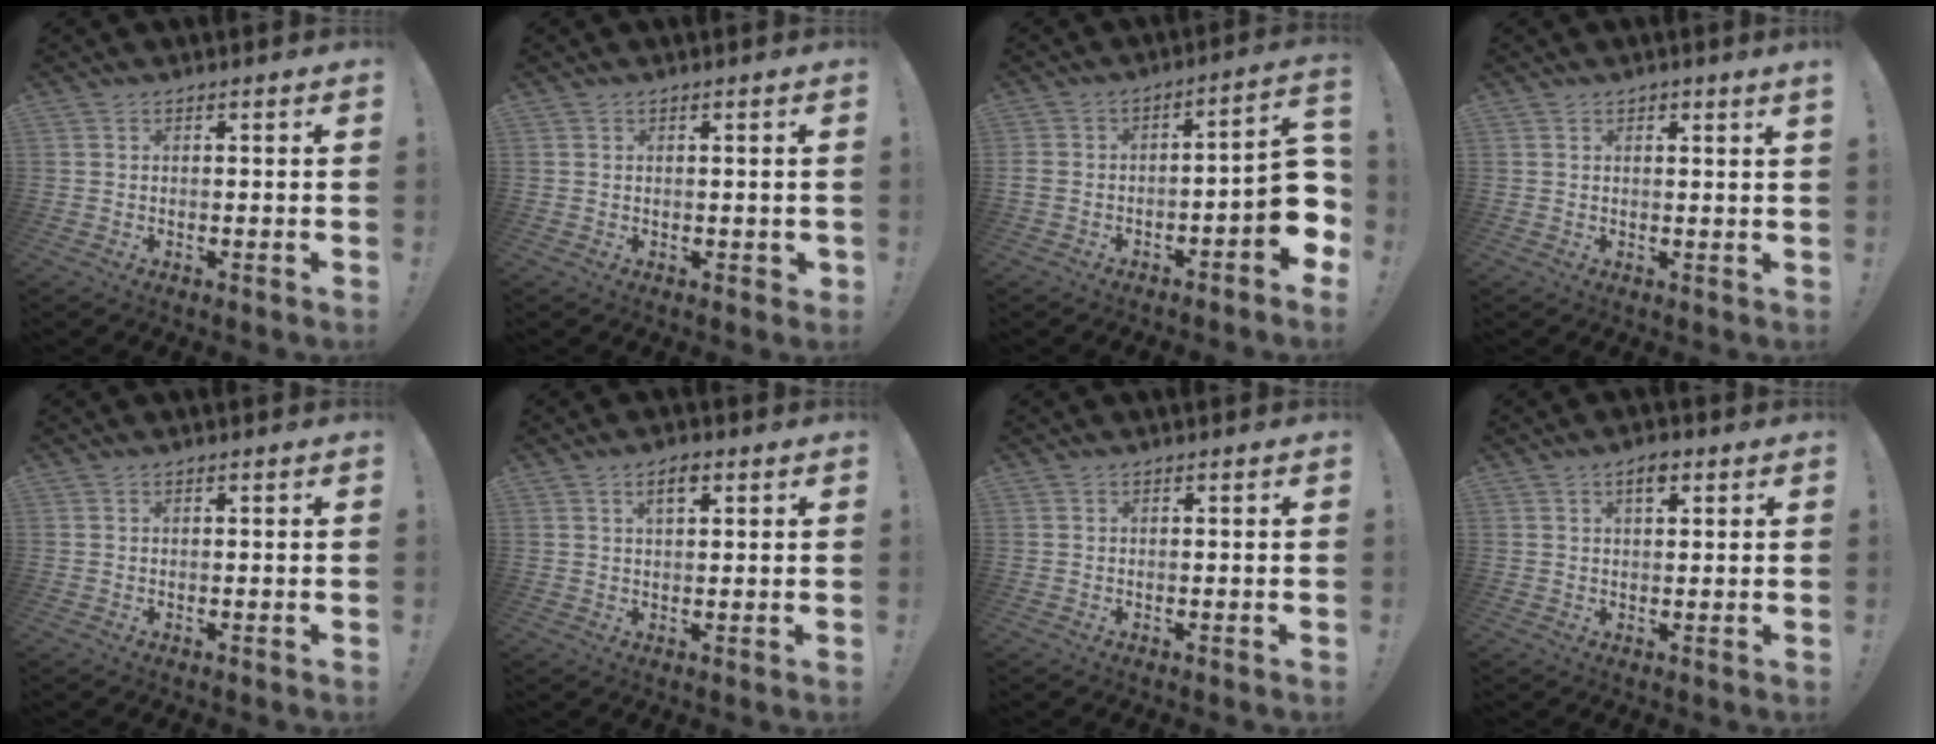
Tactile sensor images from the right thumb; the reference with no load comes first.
{"total": 1.2, "force": [0.0, 0.9, 0.9], "torque": [-0.012, 0.003, 0.001]}
{"total": 10.5, "force": [-3.2, 3.2, 9.5], "torque": [-0.135, 0.013, -0.055]}
{"total": 1.3, "force": [1.1, -0.3, 0.7], "torque": [-0.001, -0.008, 0.016]}
{"total": 0.0}
{"total": 3.9, "force": [1.8, 1.8, 2.9], "torque": [-0.040, -0.003, 0.027]}
{"total": 0.0}
{"total": 3.5, "force": [1.8, 1.7, 2.5], "torque": [-0.031, -0.004, 0.026]}